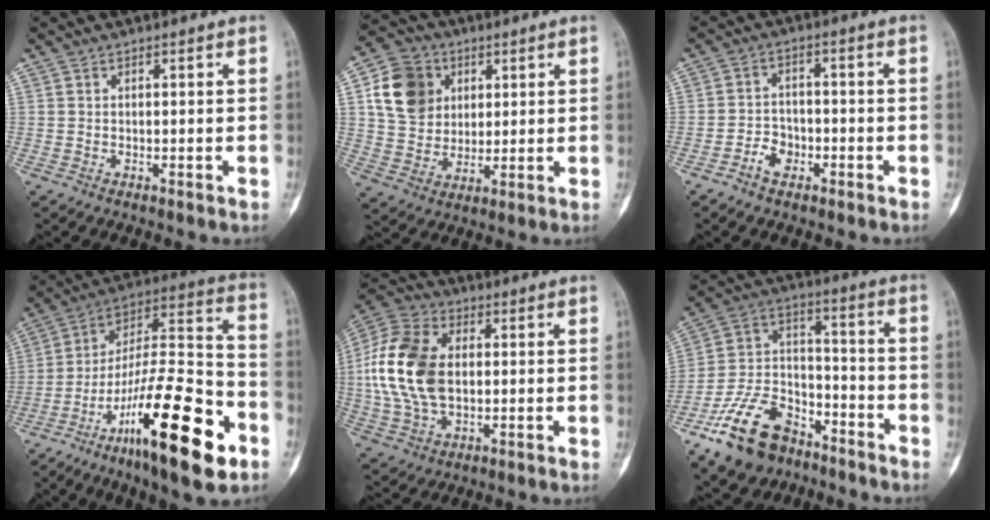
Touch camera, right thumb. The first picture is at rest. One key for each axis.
{"total": 12.8, "fx": 3.9, "fy": 10.5, "fz": 6.2, "tx": -0.090, "ty": -0.003, "tz": 0.071}
{"total": 4.4, "fx": -2.6, "fy": 3.1, "fz": 1.7, "tx": -0.011, "ty": 0.024, "tz": -0.050}
{"total": 27.3, "fx": -13.2, "fy": 7.5, "fz": 22.8, "tx": -0.364, "ty": 0.074, "tz": -0.214}
{"total": 17.8, "fx": 0.9, "fy": 11.6, "fz": 13.5, "tx": -0.268, "ty": 0.014, "tz": 0.018}
{"total": 17.7, "fx": -11.4, "fy": 10.1, "fz": 9.0, "tx": -0.149, "ty": 0.082, "tz": -0.205}